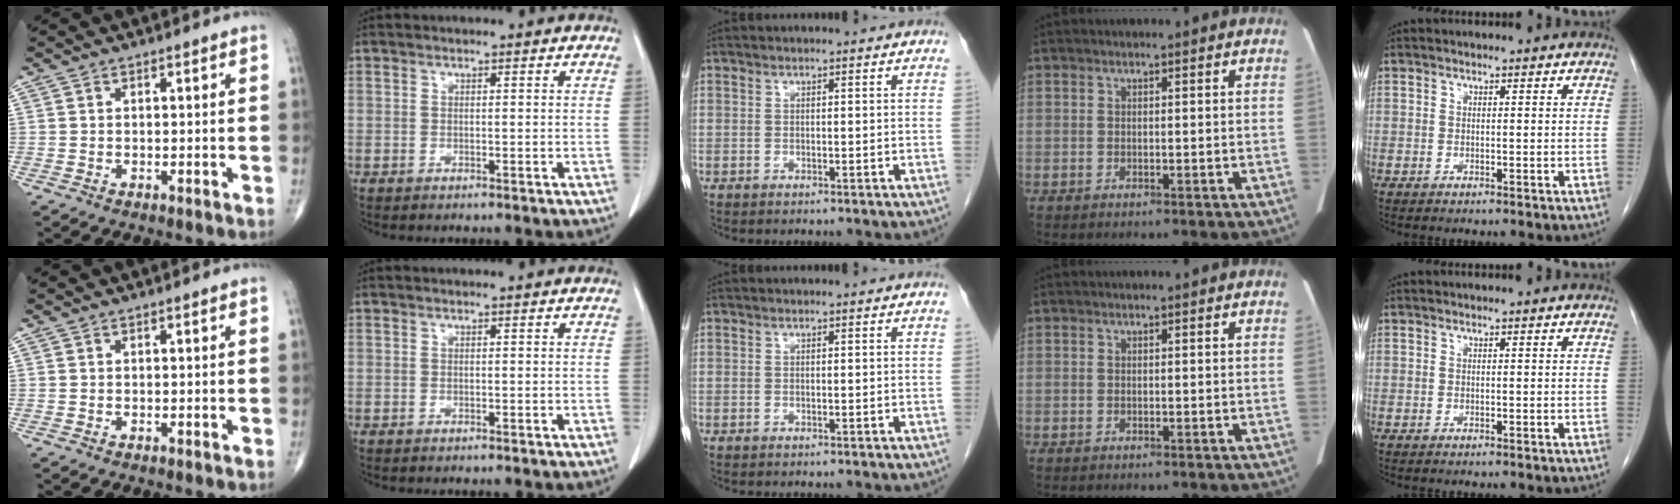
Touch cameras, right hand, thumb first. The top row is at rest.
{}